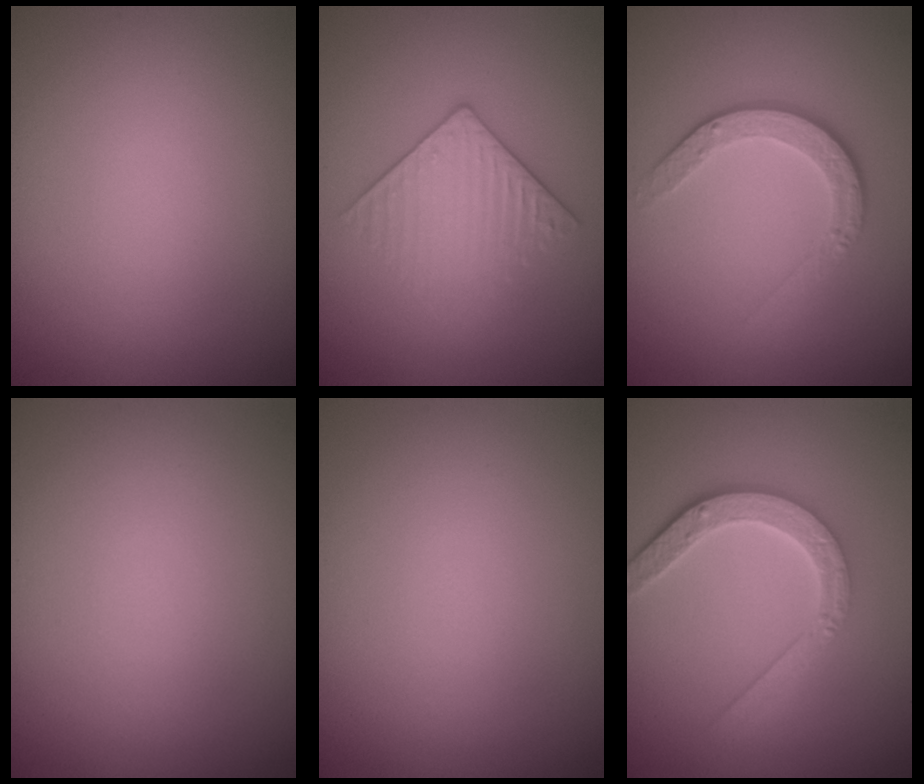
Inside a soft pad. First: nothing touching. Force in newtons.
{"total": 3.4, "press": 3.1, "slide": 1.6}
{"total": 3.4, "press": 2.5, "slide": 2.3}
{"total": 0.0}
{"total": 0.0}
{"total": 4.8, "press": 3.6, "slide": 3.1}